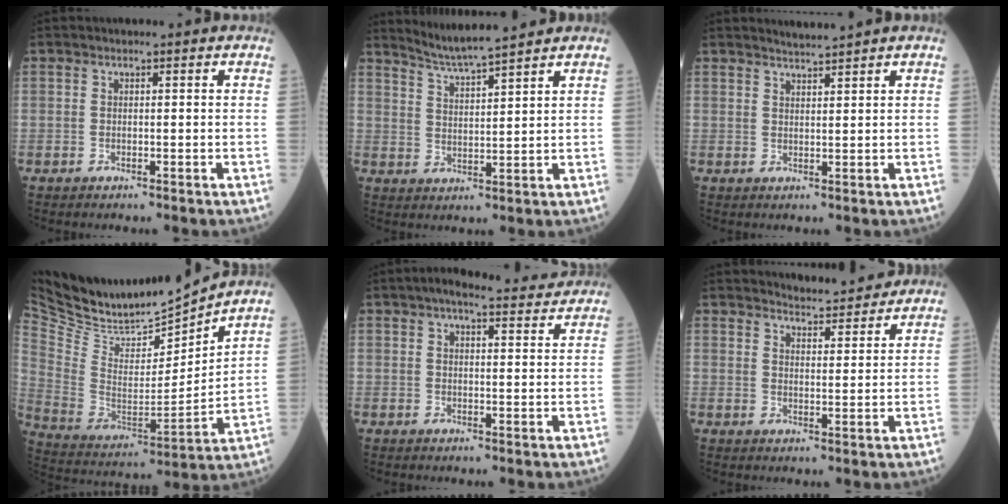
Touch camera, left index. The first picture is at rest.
{"total": 6.8, "force": [6.4, -1.0, 2.2], "torque": [-0.051, 0.005, 0.120]}
{"total": 2.0, "force": [1.8, -0.8, 0.0], "torque": [-0.004, -0.005, 0.039]}
{"total": 19.7, "force": [18.5, 3.1, 5.7], "torque": [-0.129, -0.025, 0.327]}
{"total": 9.2, "force": [8.2, 1.5, 3.9], "torque": [-0.052, 0.015, 0.095]}
{"total": 7.2, "force": [7.0, 0.9, 1.3], "torque": [-0.028, 0.001, 0.094]}